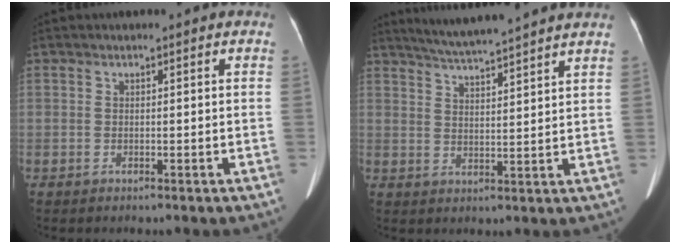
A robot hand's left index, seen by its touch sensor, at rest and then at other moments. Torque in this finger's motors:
{"motor_torque": [0.77, -1.37, 0.04, 0.08]}